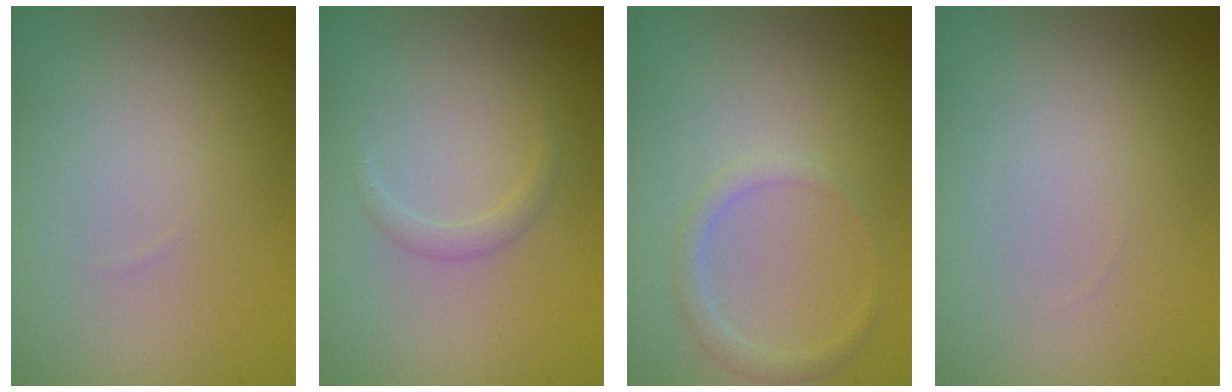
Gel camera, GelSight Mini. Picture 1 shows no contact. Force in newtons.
{"total": 1.0, "press": 1.0, "slide": 0.1}
{"total": 1.3, "press": 1.3, "slide": 0.1}
{"total": 0.0}